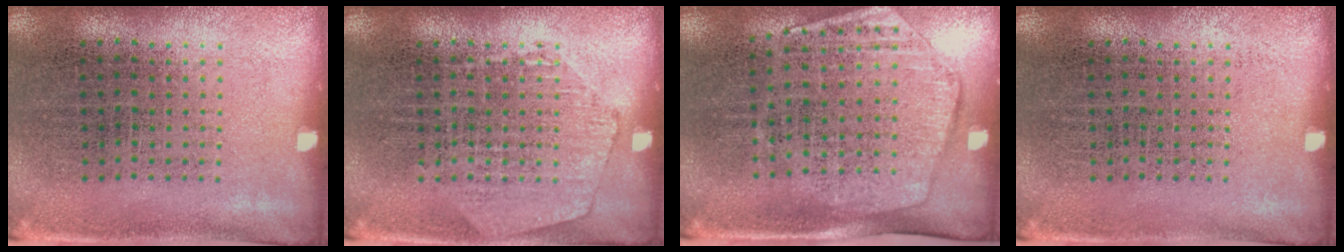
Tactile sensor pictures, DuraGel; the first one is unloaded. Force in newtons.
{"total": 1.5, "press": 1.5, "slide": 0.3}
{"total": 1.8, "press": 1.5, "slide": 1.0}
{"total": 0.0}